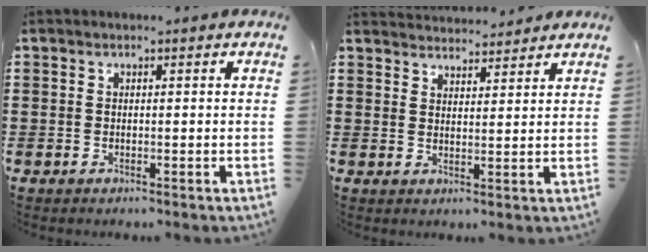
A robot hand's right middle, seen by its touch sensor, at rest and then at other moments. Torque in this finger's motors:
{"motor_torque": [0.28, -0.20, 0.00, 0.01]}